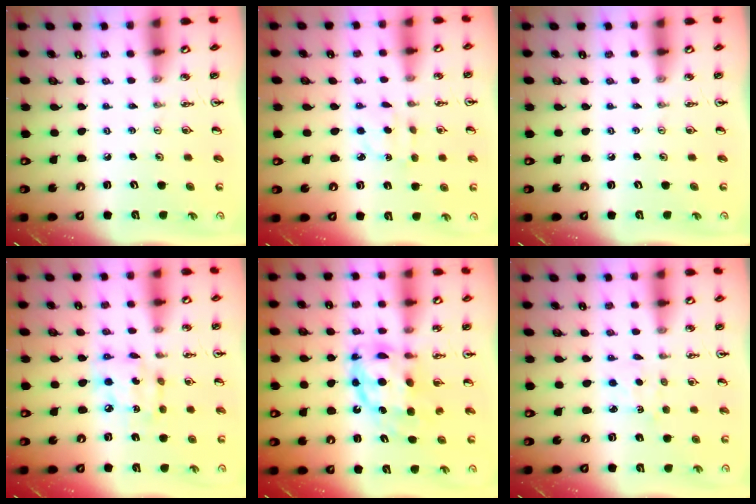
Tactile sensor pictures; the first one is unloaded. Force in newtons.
{"total": 3.2, "press": 3.2, "slide": 0.4}
{"total": 0.0}
{"total": 9.0, "press": 9.0, "slide": 0.6}
{"total": 11.3, "press": 11.2, "slide": 1.6}
{"total": 2.3, "press": 2.3, "slide": 0.3}